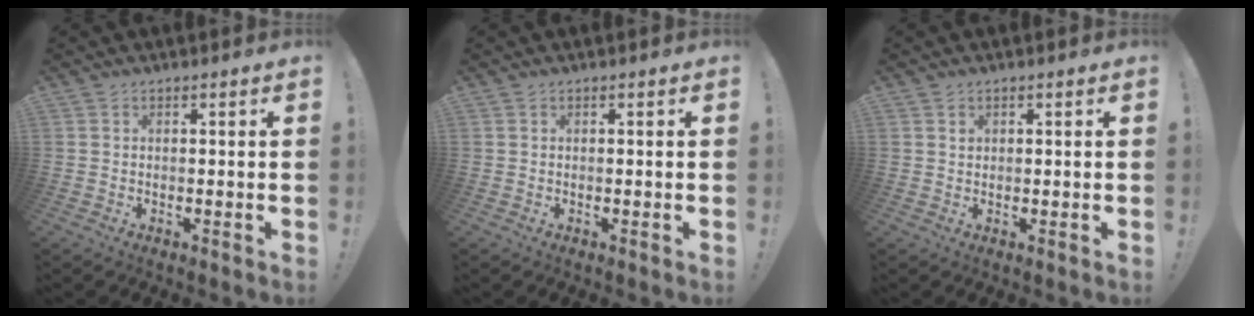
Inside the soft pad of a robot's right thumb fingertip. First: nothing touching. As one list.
[{"total": 0.0}, {"total": 0.9, "force": [0.5, 0.7, 0.1], "torque": [0.015, -0.006, 0.007]}]